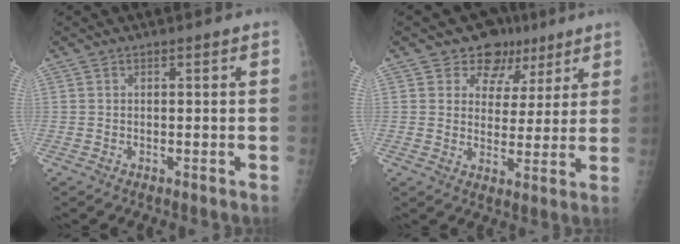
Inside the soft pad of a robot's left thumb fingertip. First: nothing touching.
{"total": 8.8, "force": [5.6, 6.6, 1.7], "torque": [0.020, -0.018, 0.080]}